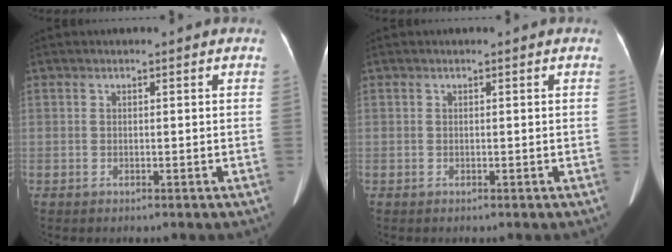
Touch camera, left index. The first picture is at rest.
{"total": 0.0}